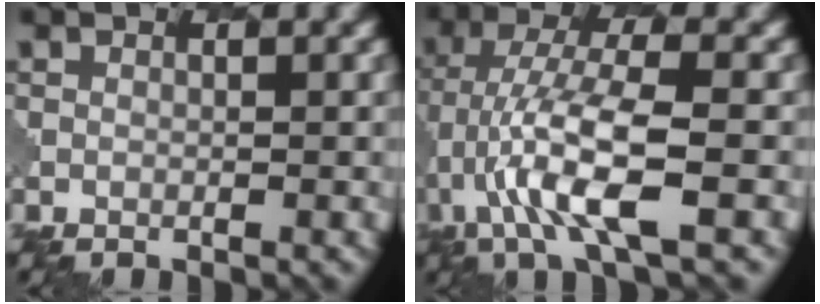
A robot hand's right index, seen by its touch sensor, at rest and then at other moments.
{"total": 8.2, "force": [-2.3, 2.2, 7.5], "torque": [-0.146, 0.012, -0.048]}